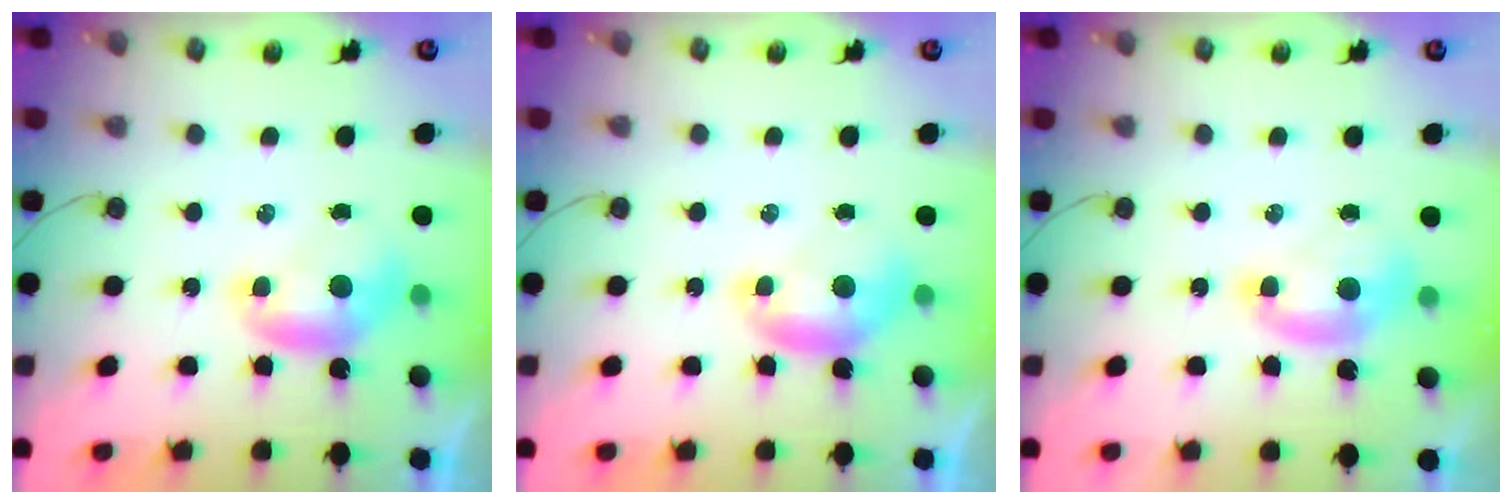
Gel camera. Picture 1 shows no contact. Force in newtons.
{"total": 0.0}
{"total": 1.7, "press": 1.7, "slide": 0.5}